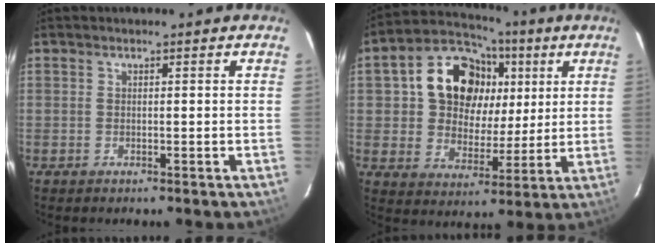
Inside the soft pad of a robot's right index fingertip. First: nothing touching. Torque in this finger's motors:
{"motor_torque": [0.49, 0.23, 0.79, 0.12]}